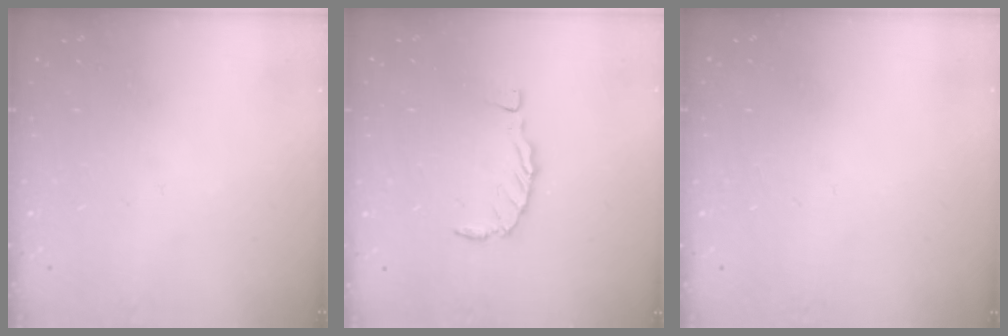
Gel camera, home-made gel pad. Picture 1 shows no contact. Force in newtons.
{"total": 0.0}
{"total": 0.0}